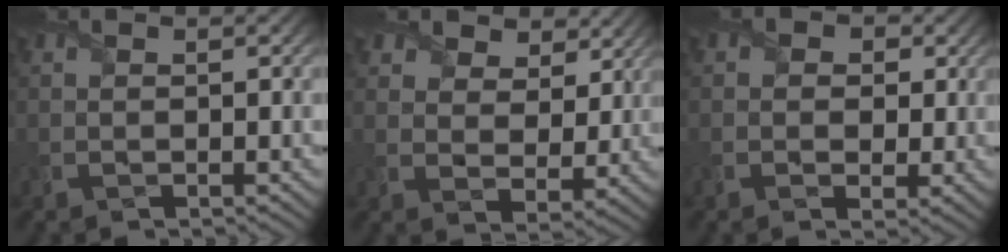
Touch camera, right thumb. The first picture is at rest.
{"total": 9.8, "force": [5.7, 6.4, 4.7], "torque": [-0.105, -0.002, 0.091]}
{"total": 5.0, "force": [1.3, 4.2, 2.5], "torque": [-0.049, -0.002, 0.003]}